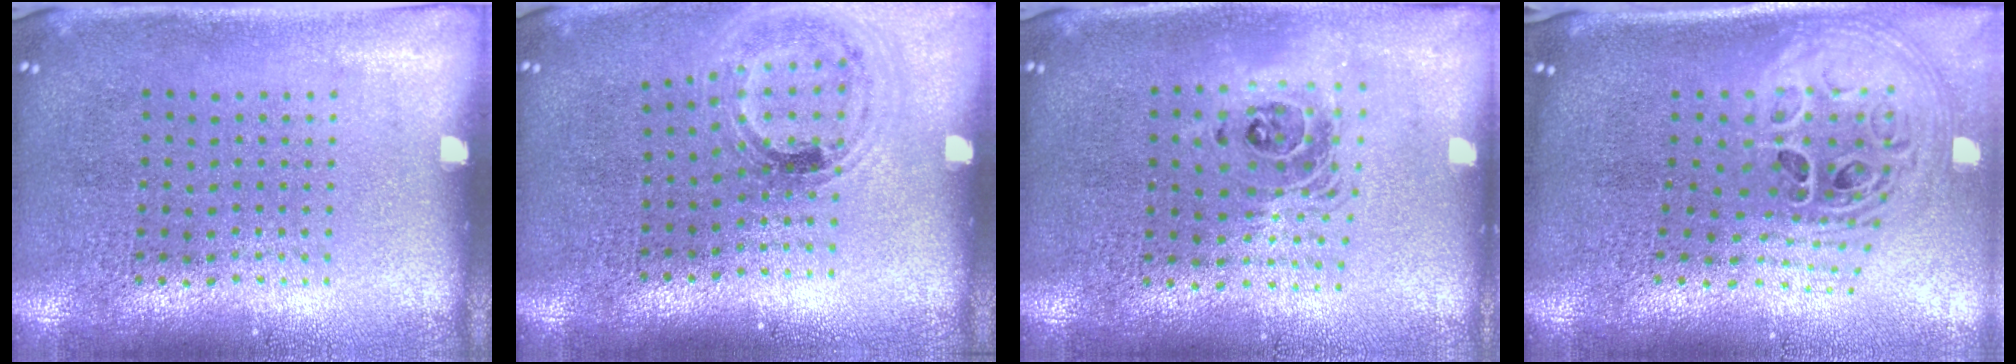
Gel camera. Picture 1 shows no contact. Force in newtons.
{"total": 1.0, "press": 1.0, "slide": 0.3}
{"total": 1.6, "press": 1.3, "slide": 0.8}
{"total": 2.4, "press": 1.7, "slide": 1.7}